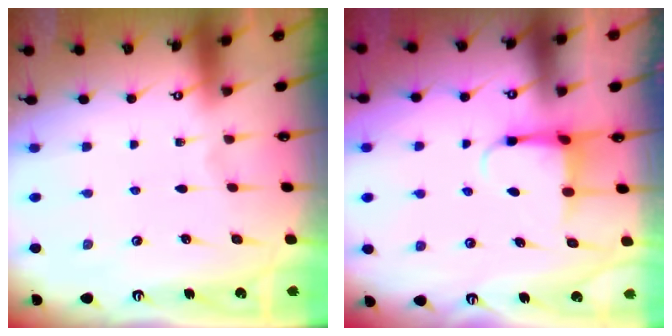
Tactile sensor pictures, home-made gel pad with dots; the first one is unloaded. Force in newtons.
{"total": 3.9, "press": 3.8, "slide": 0.6}